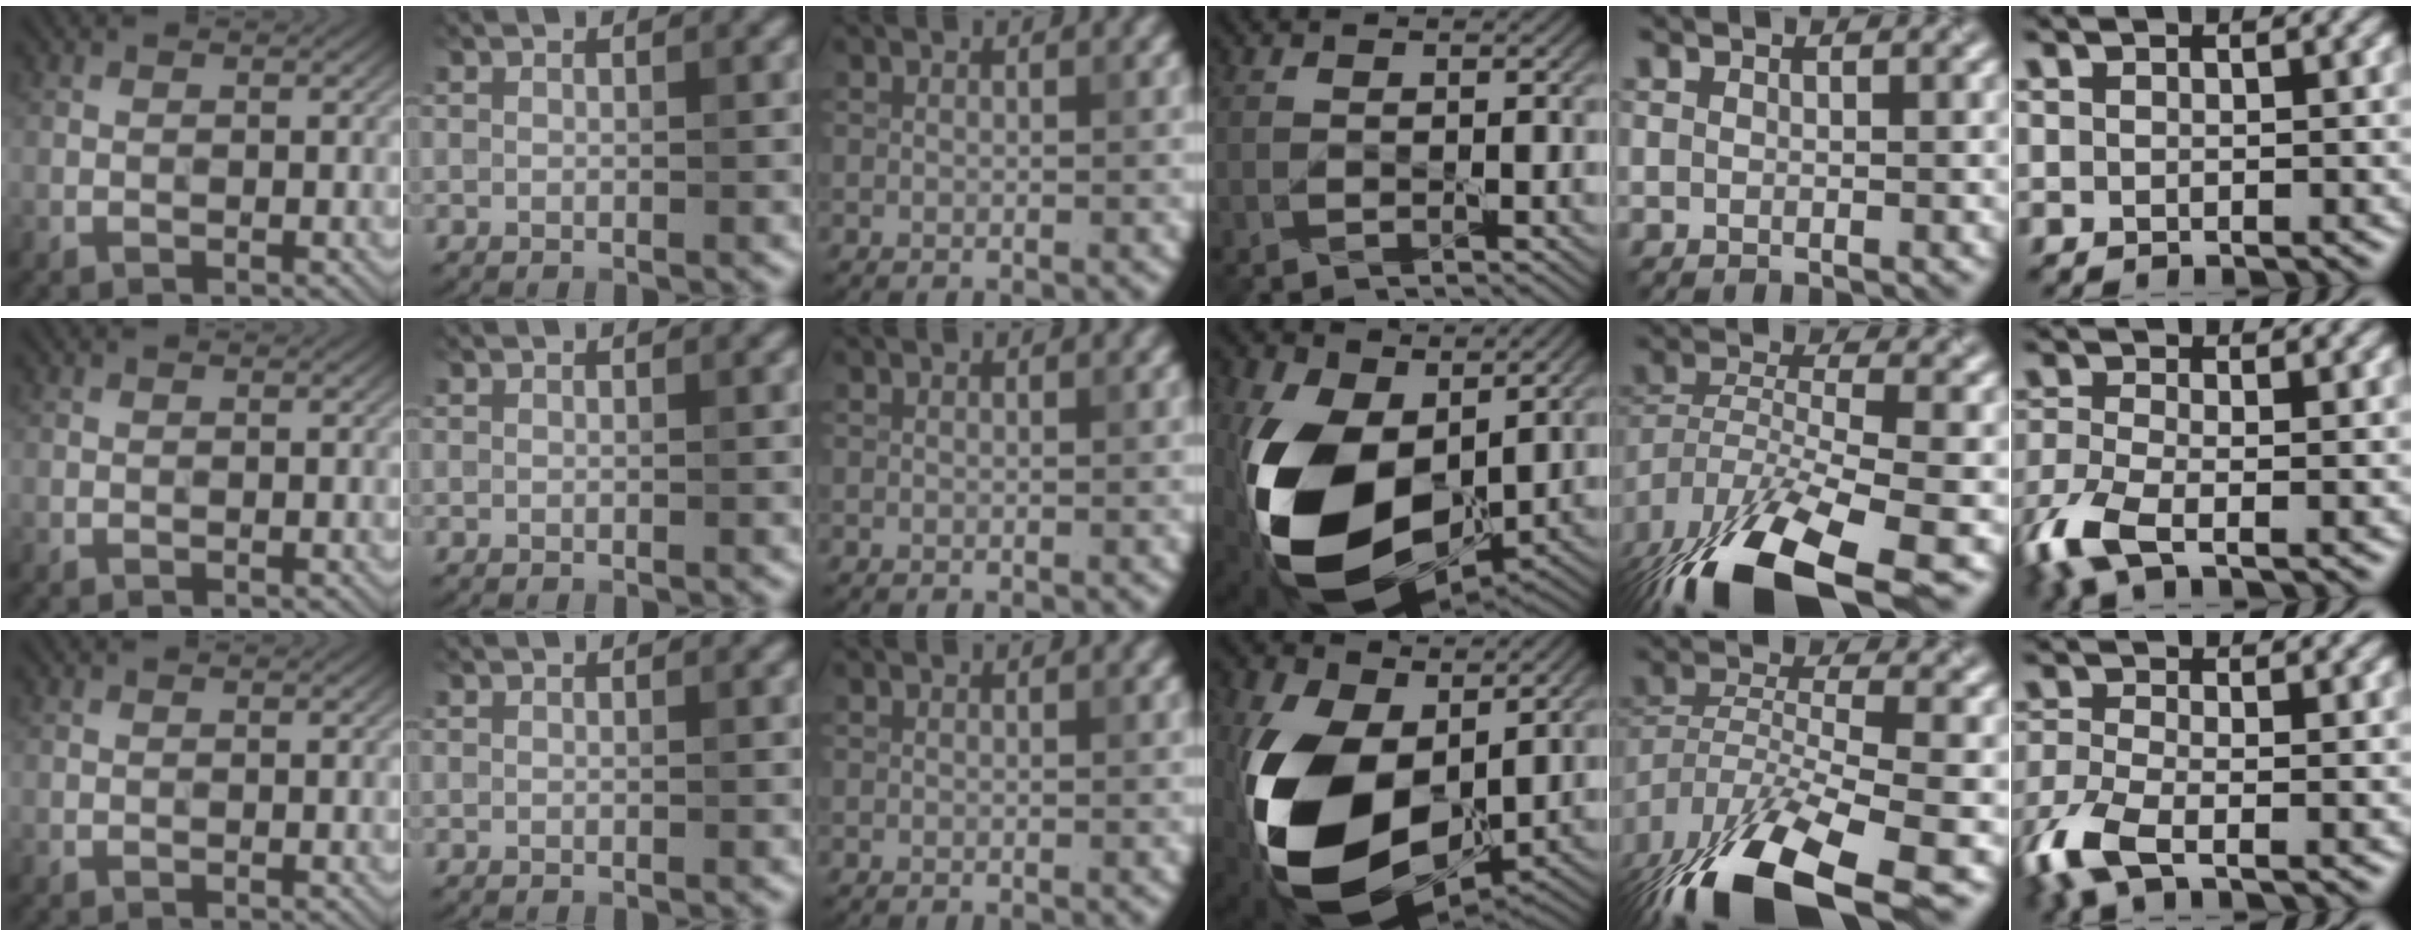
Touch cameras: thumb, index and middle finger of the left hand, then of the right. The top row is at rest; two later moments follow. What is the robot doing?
{"motion": "lift_and_place", "object": "knife"}